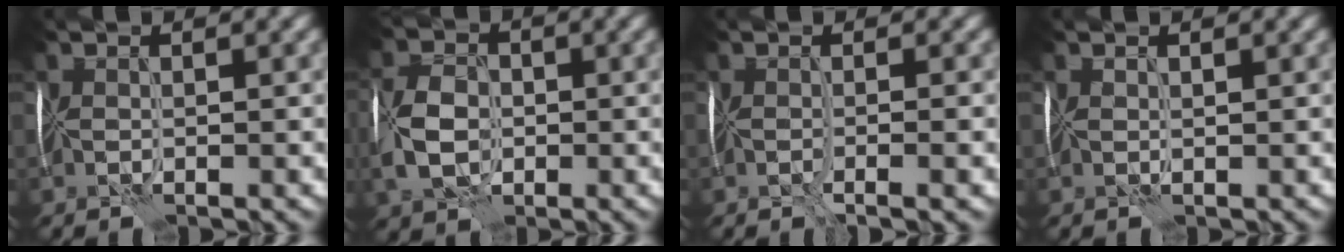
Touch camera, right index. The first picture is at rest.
{"total": 5.6, "force": [-1.1, 4.1, 3.7], "torque": [-0.080, 0.004, -0.031]}
{"total": 2.8, "force": [-1.3, 0.5, 2.5], "torque": [-0.038, -0.005, -0.022]}
{"total": 0.0}